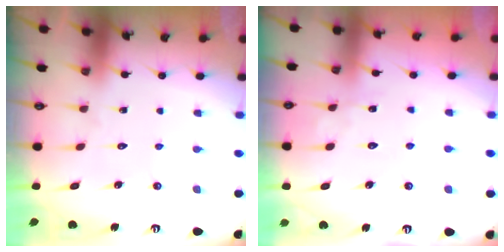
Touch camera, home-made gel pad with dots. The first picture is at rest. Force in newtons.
{"total": 2.3, "press": 2.3, "slide": 0.3}